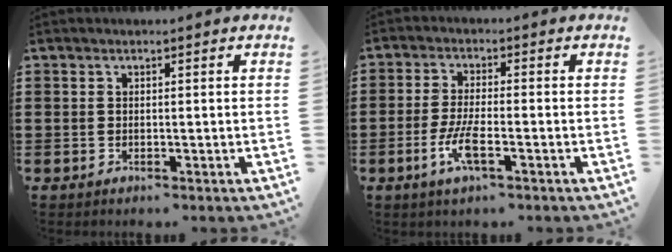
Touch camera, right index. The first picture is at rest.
{"total": 4.9, "force": [-2.0, 1.1, 4.4], "torque": [-0.099, -0.008, -0.041]}